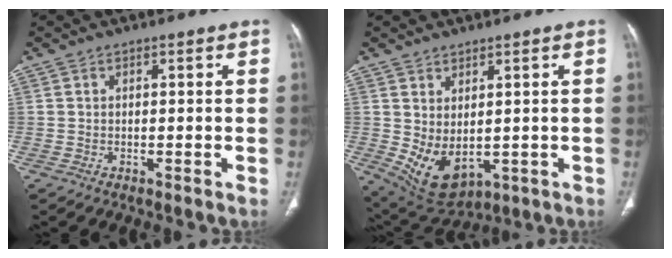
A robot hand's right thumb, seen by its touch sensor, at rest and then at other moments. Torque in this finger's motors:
{"motor_torque": [-0.17, 0.73, 0.49, 0.75, 0.21]}